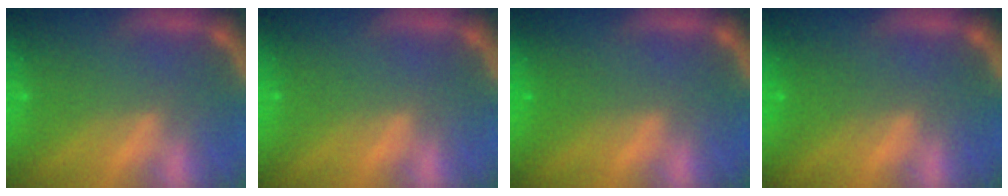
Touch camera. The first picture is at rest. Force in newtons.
{"total": 0.0}
{"total": 0.9}
{"total": 1.5}